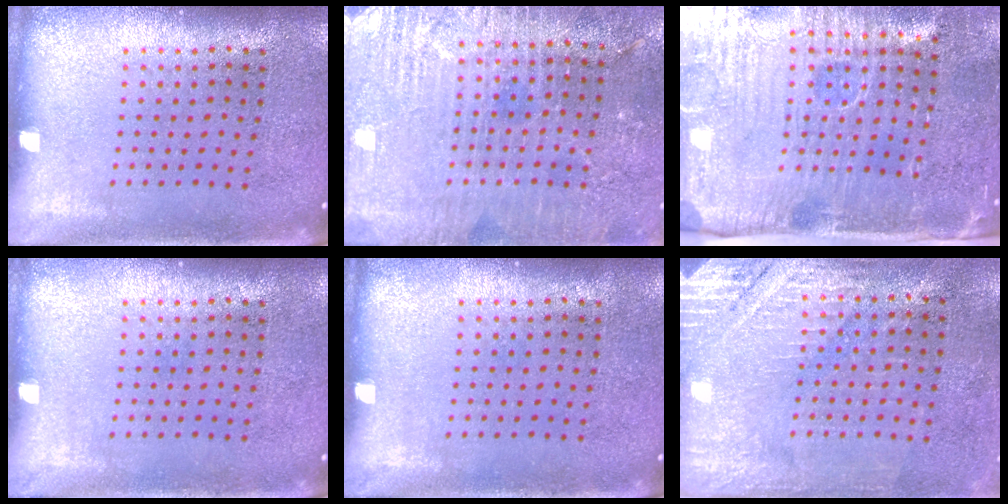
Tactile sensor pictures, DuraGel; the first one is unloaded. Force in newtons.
{"total": 3.5, "press": 3.4, "slide": 0.7}
{"total": 5.2, "press": 4.4, "slide": 2.8}
{"total": 0.0}
{"total": 0.0}
{"total": 2.8, "press": 2.6, "slide": 0.9}